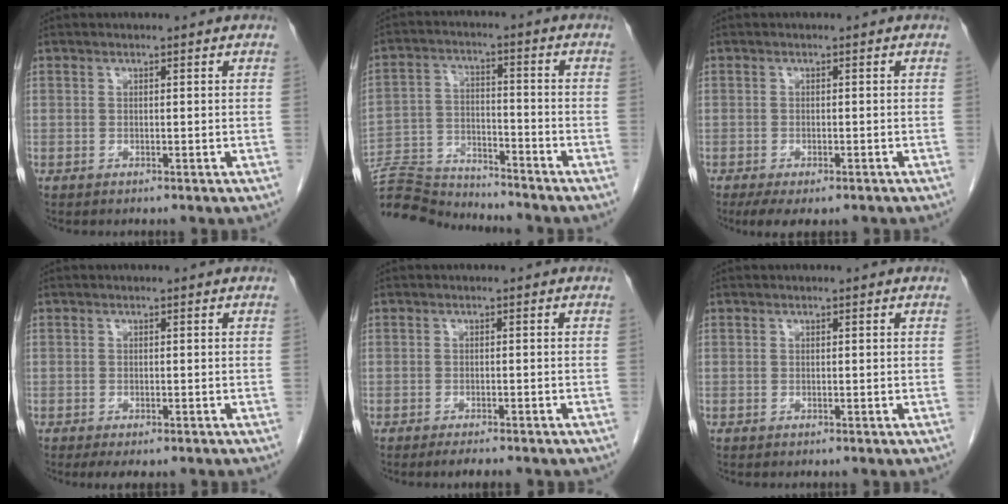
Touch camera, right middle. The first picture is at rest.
{"total": 13.2, "force": [-13.0, 0.9, 2.2], "torque": [-0.038, 0.012, -0.225]}
{"total": 6.0, "force": [-4.4, 2.2, 3.4], "torque": [-0.047, -0.010, -0.064]}
{"total": 2.9, "force": [-2.1, 1.1, 1.7], "torque": [-0.024, -0.006, -0.026]}
{"total": 4.6, "force": [-3.8, 0.8, 2.5], "torque": [-0.027, -0.007, -0.045]}
{"total": 0.0}